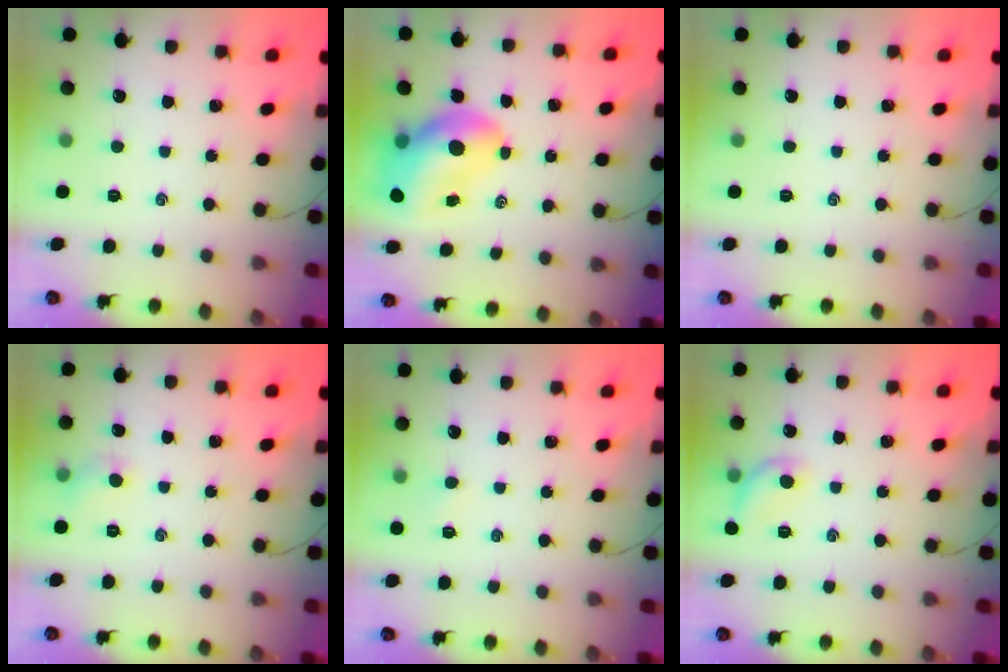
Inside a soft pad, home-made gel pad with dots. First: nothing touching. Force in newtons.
{"total": 13.4, "press": 12.8, "slide": 3.9}
{"total": 0.0}
{"total": 5.2, "press": 4.9, "slide": 1.6}
{"total": 2.5, "press": 2.3, "slide": 0.8}
{"total": 8.1, "press": 8.0, "slide": 1.4}